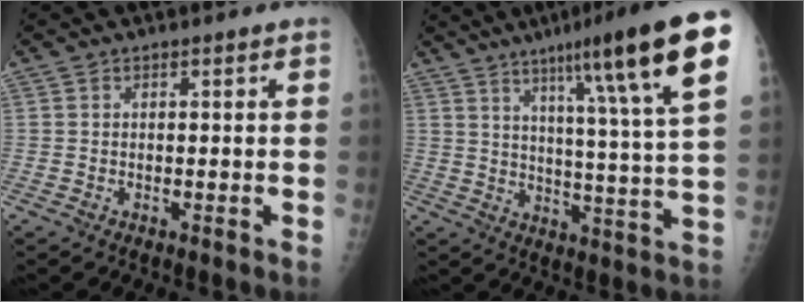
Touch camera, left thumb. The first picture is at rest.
{"total": 20.9, "force": [10.8, 1.3, 17.8], "torque": [-0.246, -0.032, 0.152]}